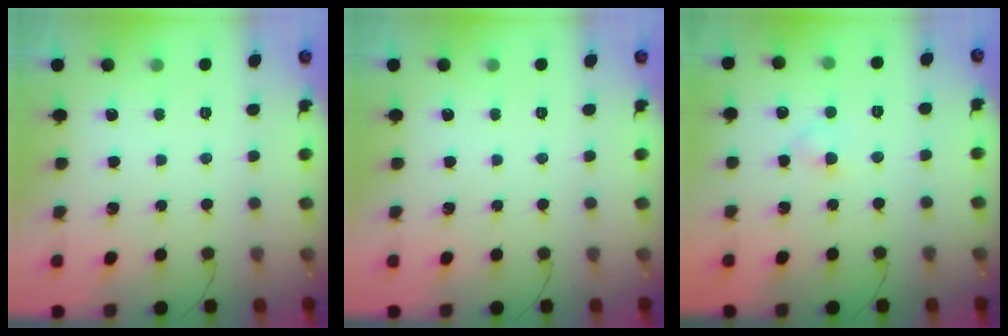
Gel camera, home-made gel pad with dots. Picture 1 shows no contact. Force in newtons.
{"total": 0.0}
{"total": 2.5, "press": 2.3, "slide": 1.0}